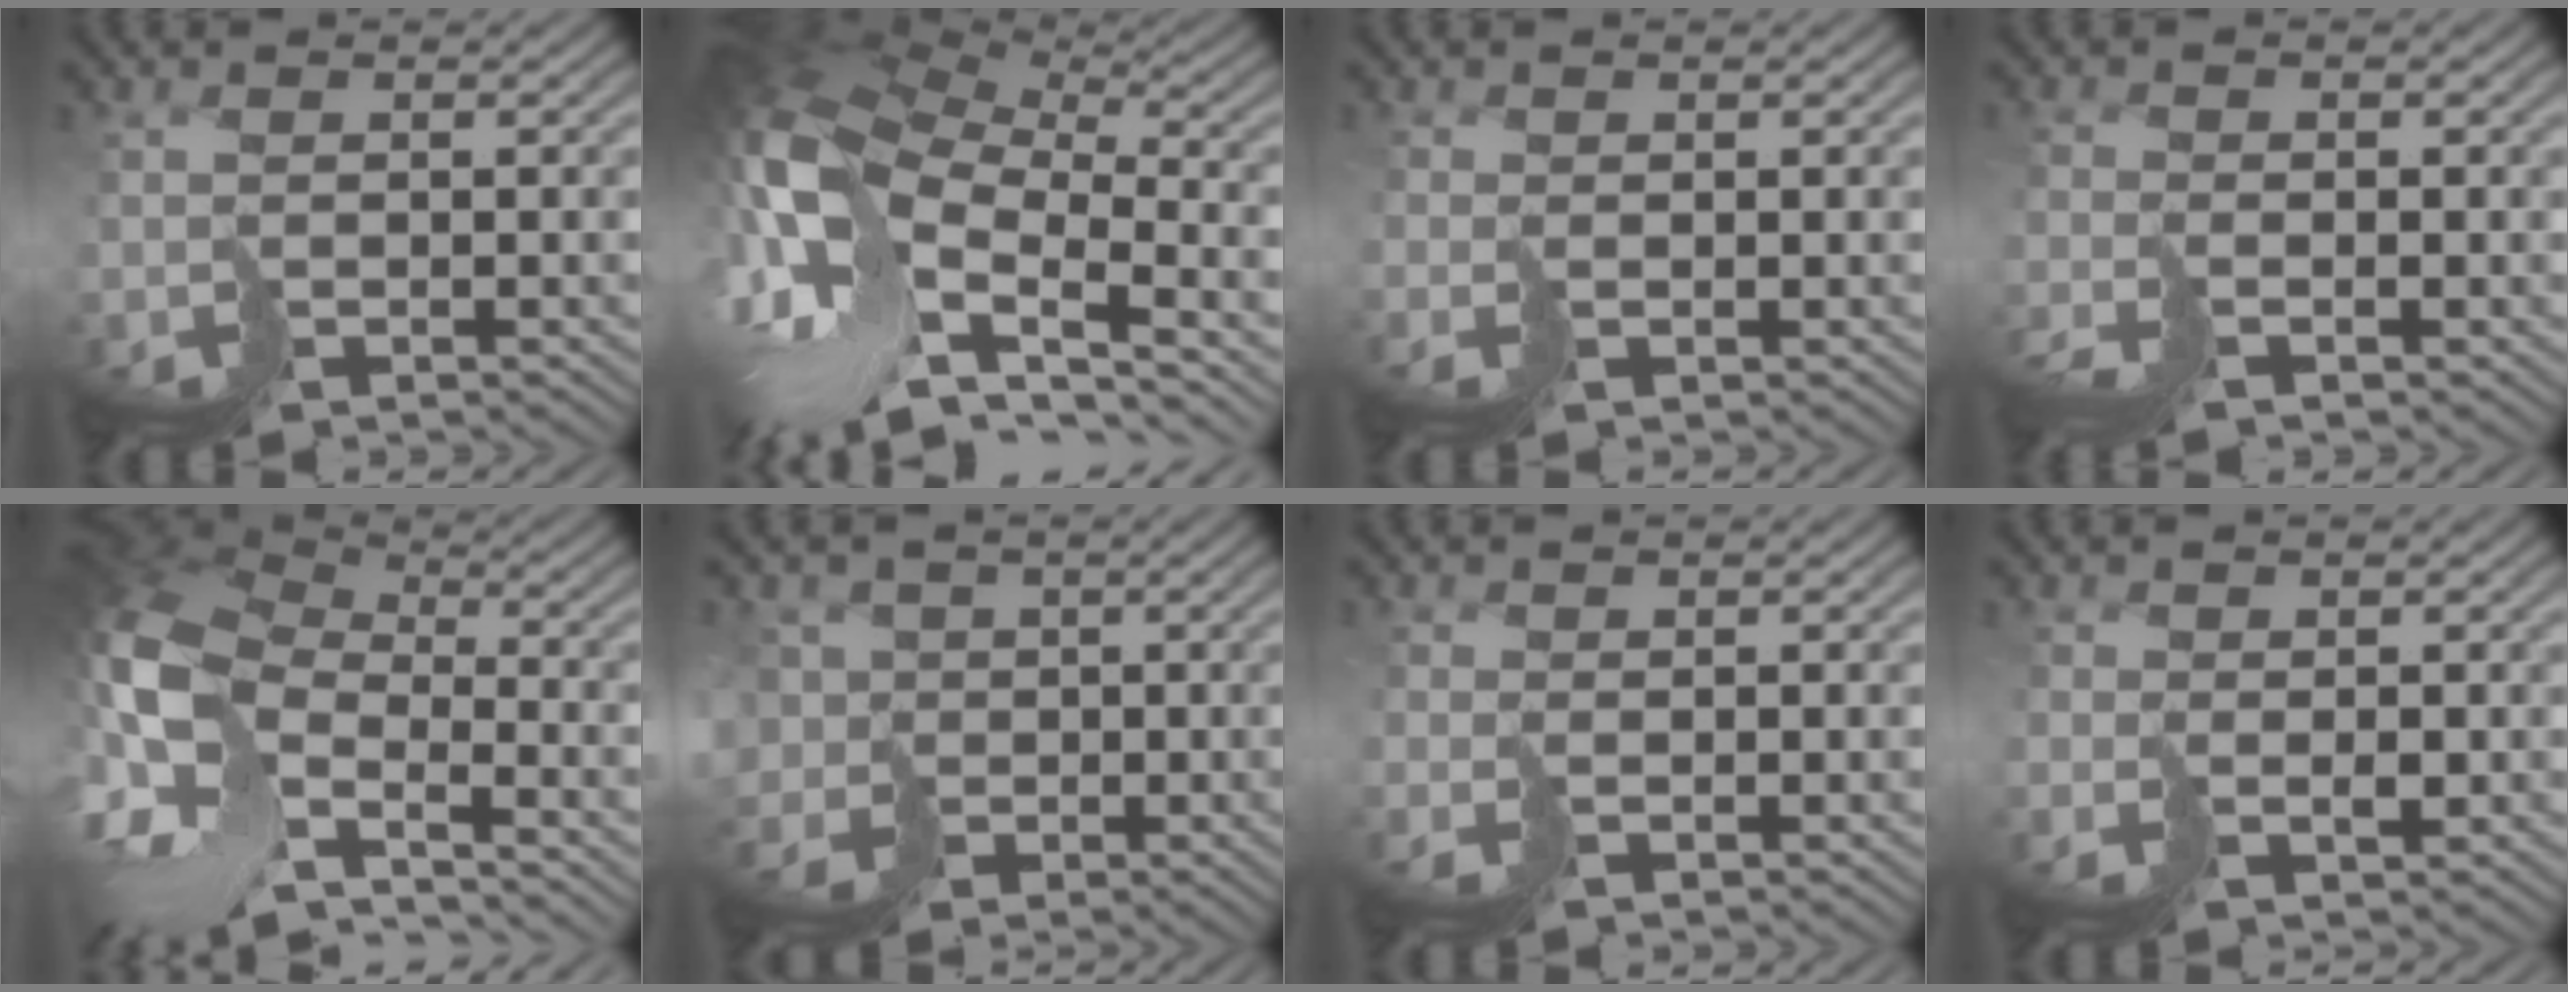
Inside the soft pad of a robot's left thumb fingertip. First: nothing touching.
{"total": 14.2, "force": [-3.6, 8.2, 11.0], "torque": [-0.274, -0.009, -0.060]}
{"total": 1.2, "force": [0.5, -0.3, -1.0], "torque": [0.025, 0.001, 0.008]}
{"total": 1.7, "force": [-1.2, -0.9, -0.8], "torque": [0.026, 0.003, -0.030]}
{"total": 13.6, "force": [-3.8, 7.6, 10.6], "torque": [-0.289, -0.017, -0.063]}
{"total": 6.5, "force": [-3.2, 4.8, 3.1], "torque": [-0.066, -0.020, -0.064]}
{"total": 1.1, "force": [0.7, -0.1, -0.9], "torque": [0.018, 0.000, 0.013]}
{"total": 0.9, "force": [0.8, 0.2, -0.4], "torque": [0.012, 0.000, 0.021]}